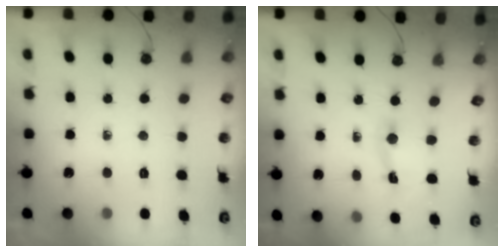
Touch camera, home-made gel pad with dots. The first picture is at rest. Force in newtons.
{"total": 1.9, "press": 1.9, "slide": 0.4}